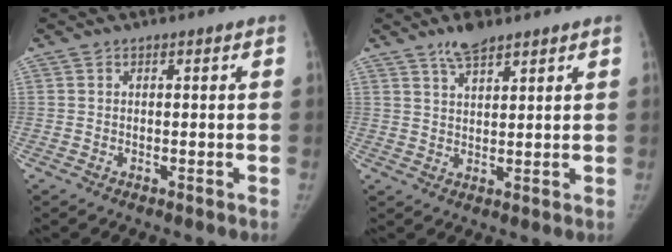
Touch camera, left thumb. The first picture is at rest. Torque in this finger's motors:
{"motor_torque": [0.49, -0.39, 0.55, -0.39, 0.13]}